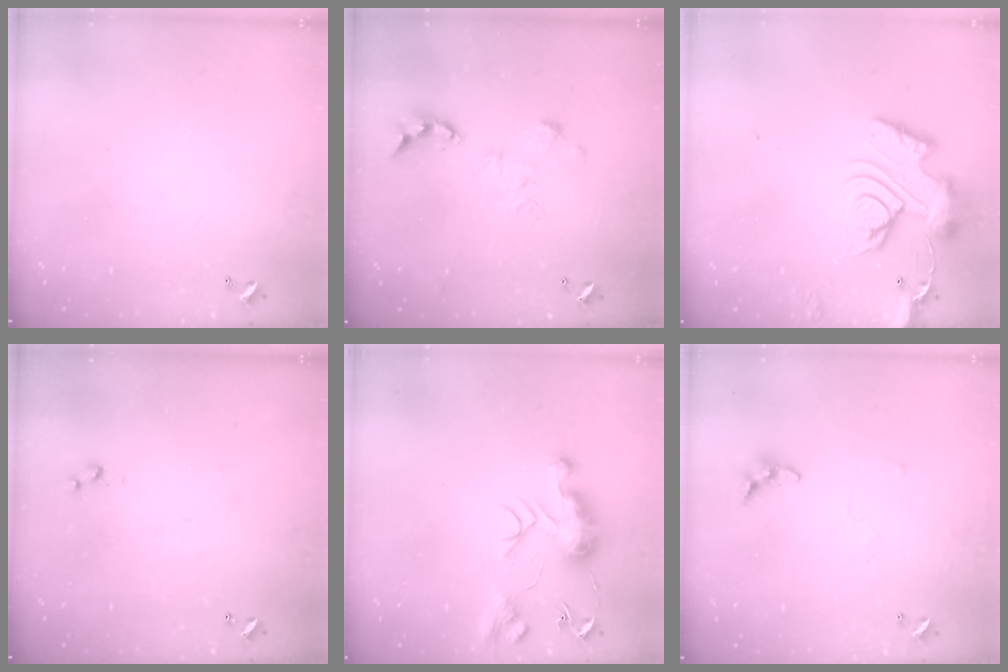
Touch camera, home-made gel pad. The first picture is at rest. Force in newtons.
{"total": 0.0}
{"total": 13.9, "press": 13.8, "slide": 1.6}
{"total": 3.0, "press": 3.0, "slide": 0.4}
{"total": 10.1, "press": 10.0, "slide": 0.8}
{"total": 7.0, "press": 7.0, "slide": 0.4}